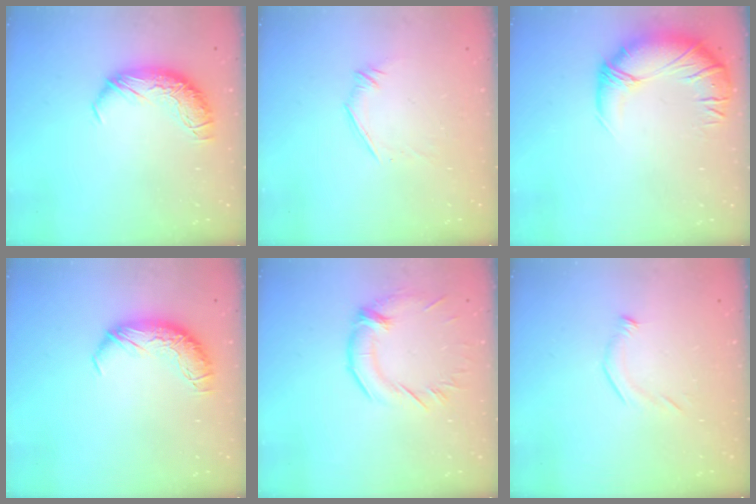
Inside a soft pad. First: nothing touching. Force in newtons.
{"total": 4.6, "press": 4.3, "slide": 1.5}
{"total": 2.9, "press": 0.1, "slide": 2.9}
{"total": 0.0}
{"total": 1.5, "press": 0.3, "slide": 1.5}
{"total": 7.7, "press": 7.6, "slide": 0.6}